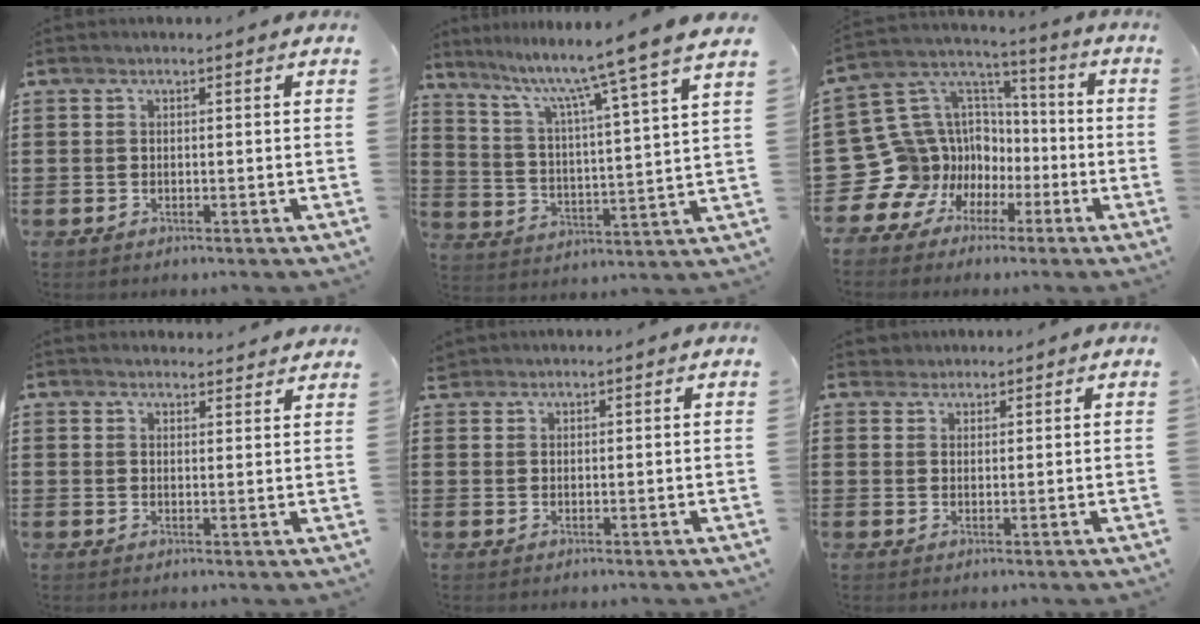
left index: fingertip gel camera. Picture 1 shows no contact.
{"total": 9.3, "force": [7.8, -1.7, 4.7], "torque": [-0.114, -0.064, 0.120]}
{"total": 14.1, "force": [-4.6, 13.2, 2.2], "torque": [-0.114, -0.014, -0.041]}
{"total": 2.1, "force": [2.1, 0.2, 0.0], "torque": [-0.005, -0.004, 0.040]}
{"total": 1.2, "force": [1.1, 0.4, 0.1], "torque": [-0.006, 0.002, 0.022]}
{"total": 1.8, "force": [1.6, 0.9, -0.2], "torque": [-0.001, 0.005, 0.032]}